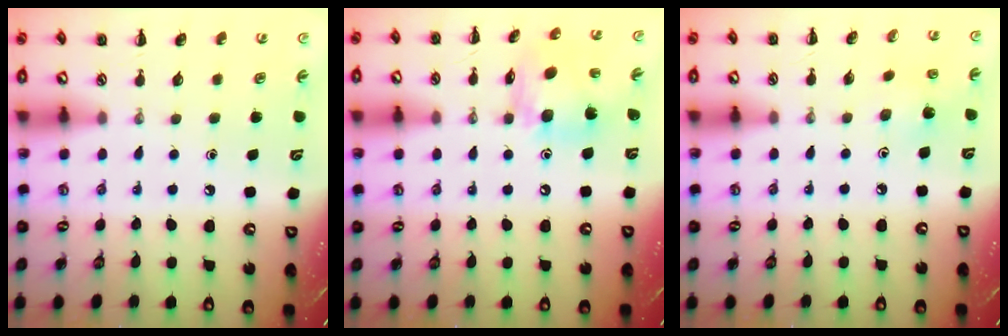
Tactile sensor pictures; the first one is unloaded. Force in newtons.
{"total": 12.1, "press": 12.0, "slide": 1.4}
{"total": 3.5, "press": 3.3, "slide": 1.1}